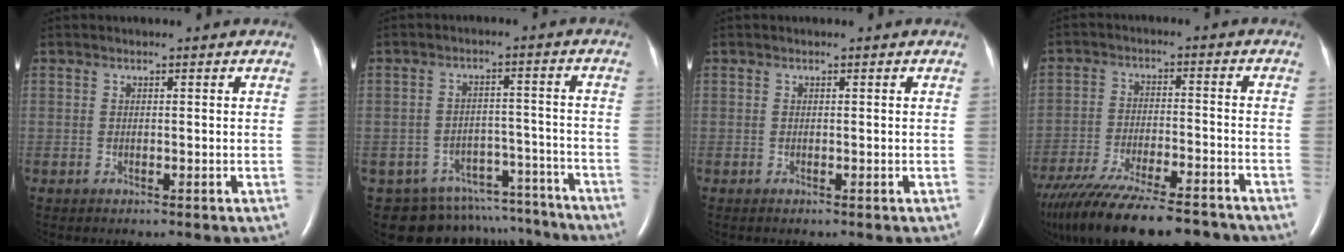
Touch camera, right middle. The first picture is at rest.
{"total": 13.2, "force": [-11.9, 5.6, 1.0], "torque": [-0.008, 0.047, -0.147]}
{"total": 0.0}
{"total": 23.2, "force": [-19.0, 5.2, 12.2], "torque": [-0.233, -0.042, -0.286]}